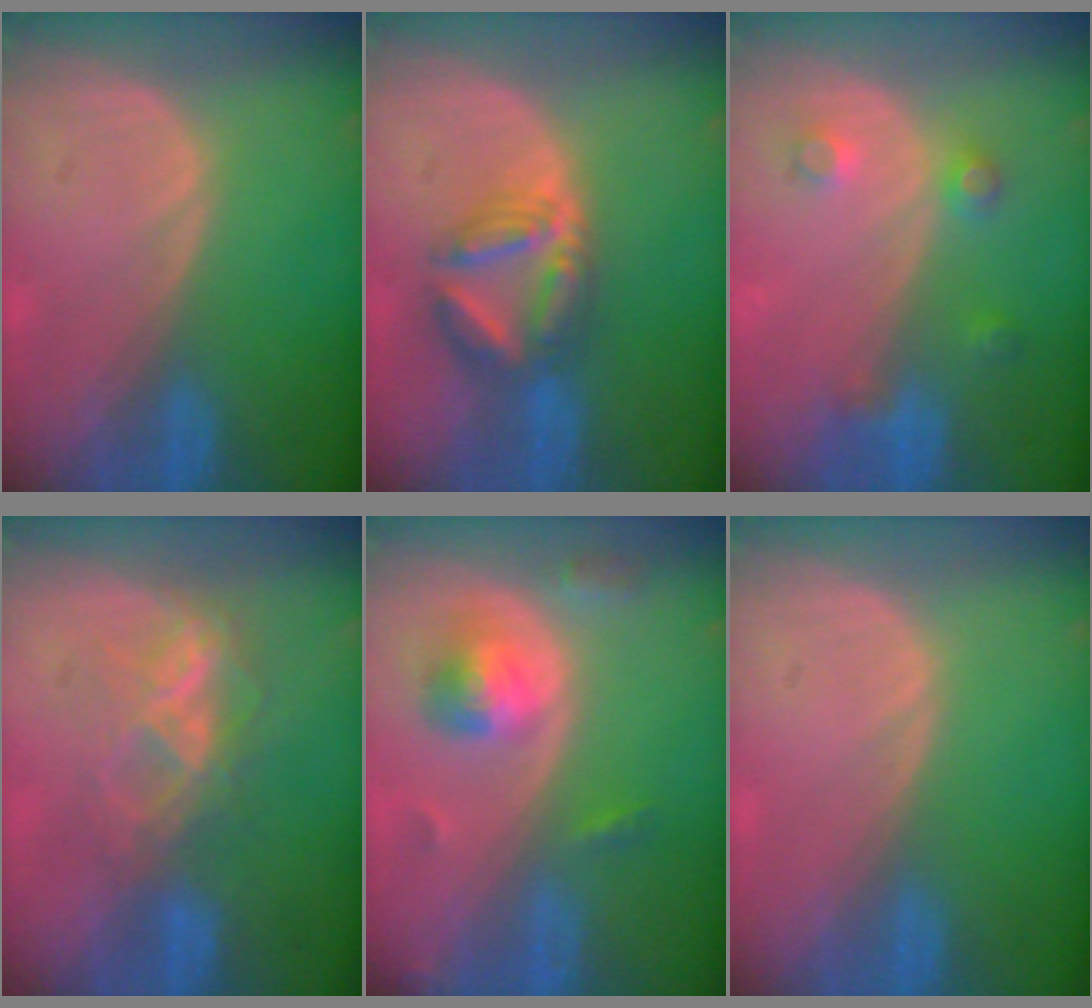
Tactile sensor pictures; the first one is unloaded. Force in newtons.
{"total": 6.5, "press": 6.5, "slide": 0.4}
{"total": 3.7, "press": 3.4, "slide": 1.4}
{"total": 6.1, "press": 5.8, "slide": 2.0}
{"total": 5.5, "press": 5.2, "slide": 1.8}
{"total": 0.0}